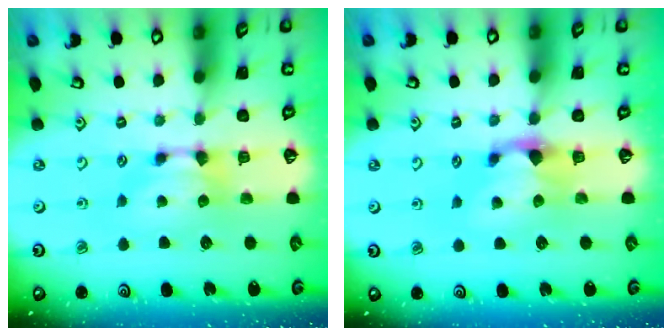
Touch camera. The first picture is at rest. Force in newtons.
{"total": 1.1, "press": 0.3, "slide": 1.1}